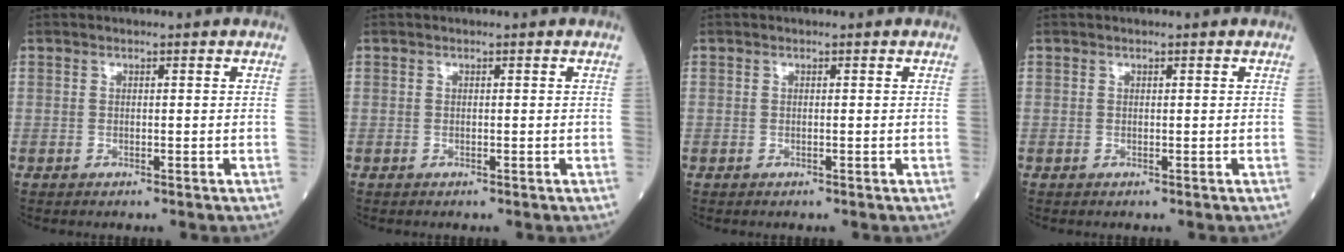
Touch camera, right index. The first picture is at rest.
{"total": 0.0}
{"total": 0.0}
{"total": 0.0}